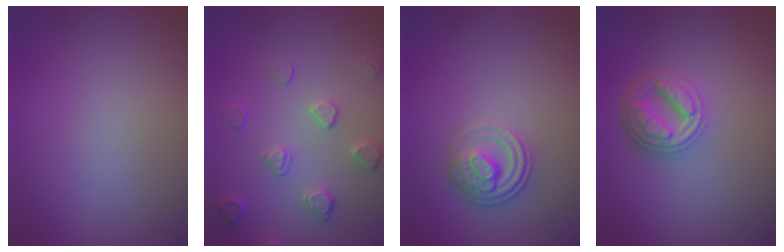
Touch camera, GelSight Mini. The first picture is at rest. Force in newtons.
{"total": 2.4, "press": 1.9, "slide": 1.4}
{"total": 2.8, "press": 2.3, "slide": 1.7}
{"total": 4.5, "press": 3.4, "slide": 3.0}